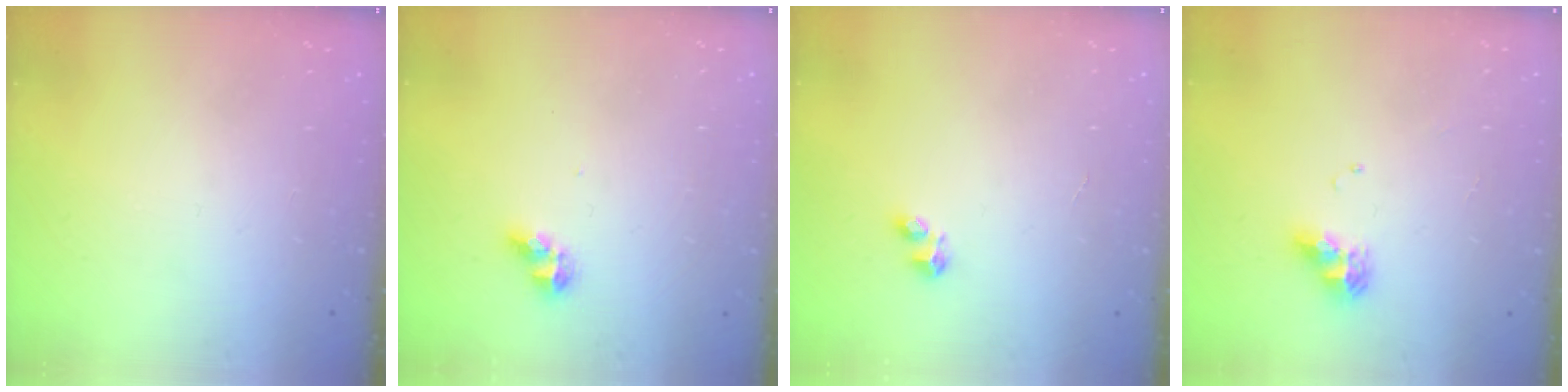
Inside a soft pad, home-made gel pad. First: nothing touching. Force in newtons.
{"total": 5.0, "press": 5.0, "slide": 0.3}
{"total": 2.9, "press": 2.8, "slide": 0.5}
{"total": 9.1, "press": 9.1, "slide": 1.1}